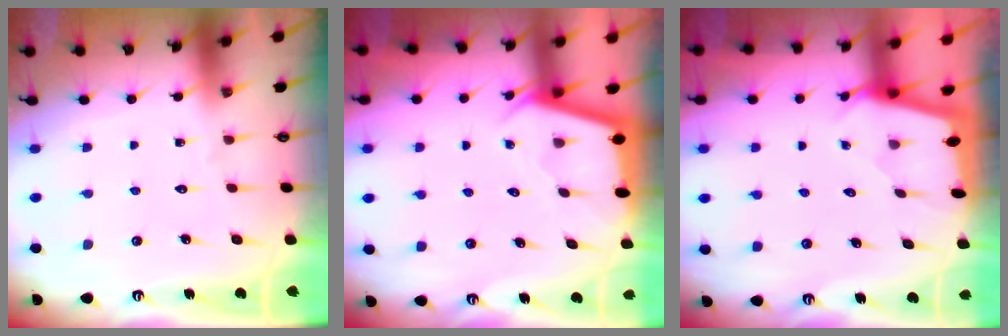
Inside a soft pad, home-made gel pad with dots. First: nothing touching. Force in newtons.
{"total": 2.4, "press": 2.4, "slide": 0.2}
{"total": 1.9, "press": 1.9, "slide": 0.1}